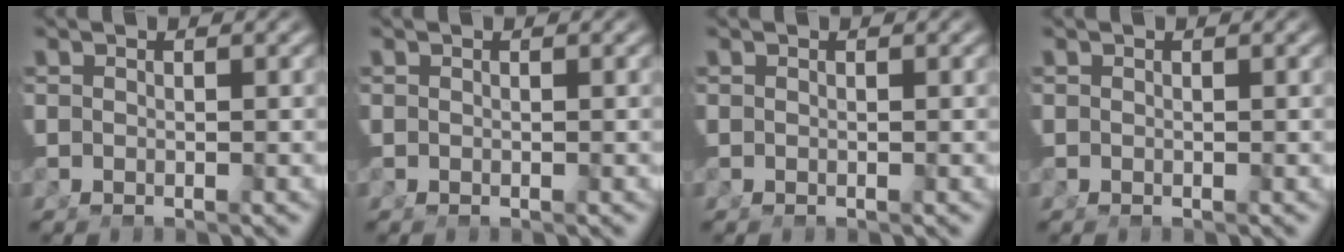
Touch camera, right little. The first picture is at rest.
{"total": 0.0}
{"total": 0.0}
{"total": 0.0}